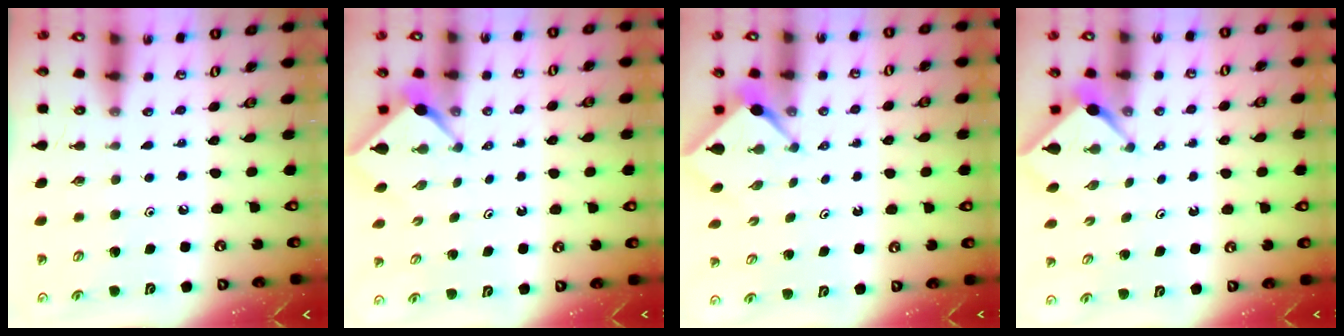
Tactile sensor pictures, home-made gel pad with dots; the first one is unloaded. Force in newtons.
{"total": 2.5, "press": 2.5, "slide": 0.2}
{"total": 2.5, "press": 2.5, "slide": 0.3}
{"total": 2.5, "press": 2.5, "slide": 0.3}